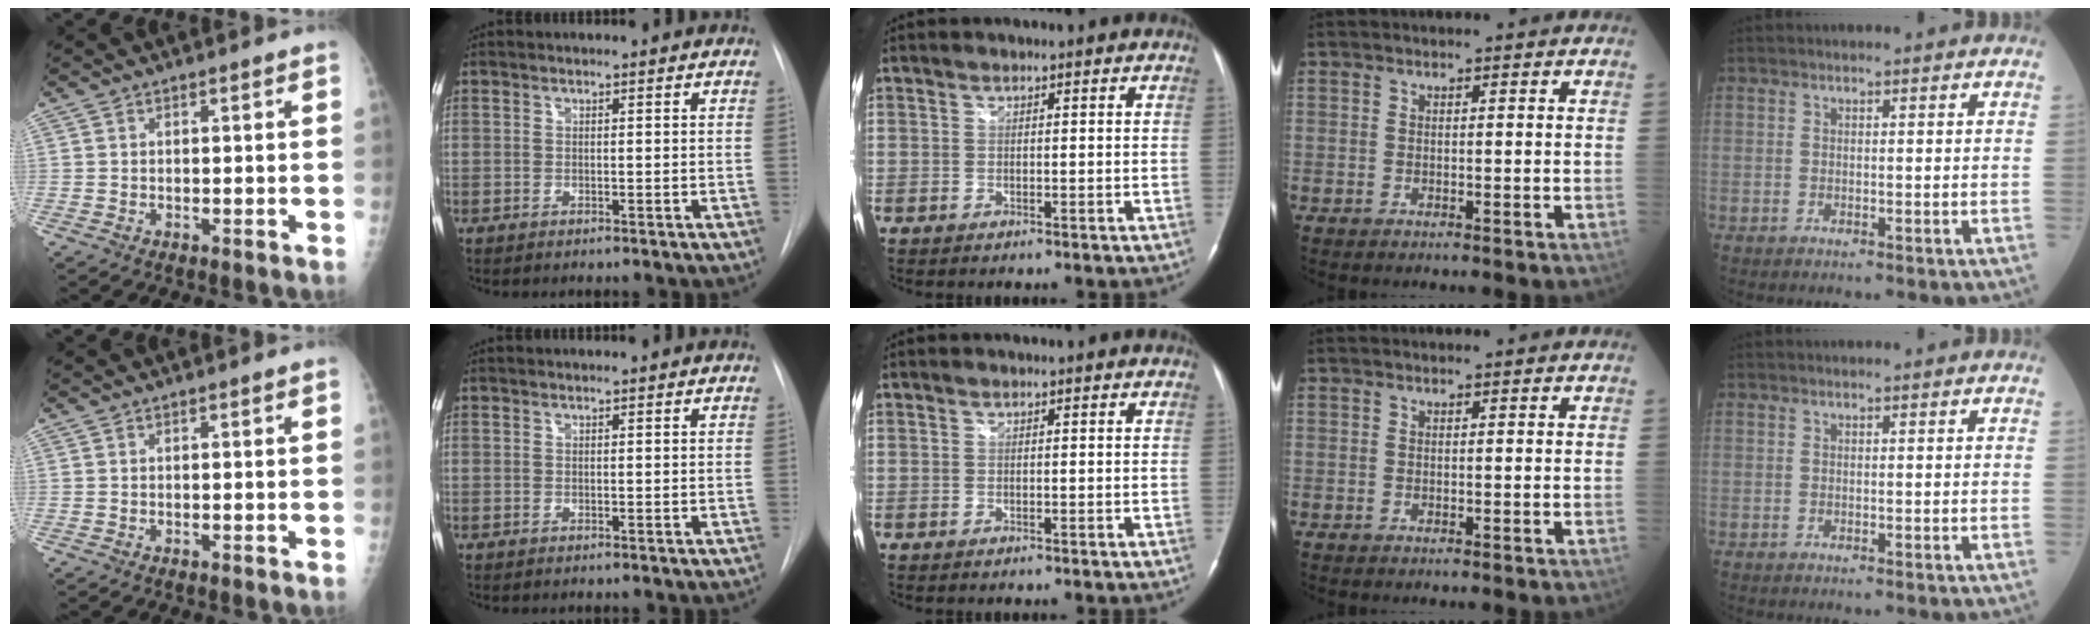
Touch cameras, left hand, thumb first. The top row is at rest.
{}